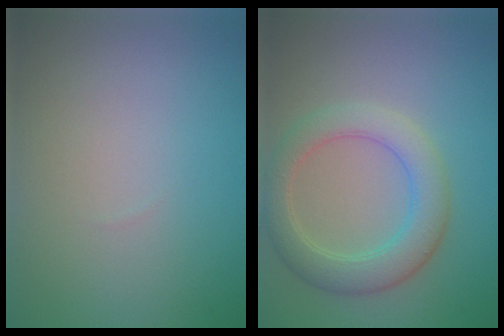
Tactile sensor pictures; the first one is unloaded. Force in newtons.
{"total": 4.5, "press": 4.5, "slide": 0.3}